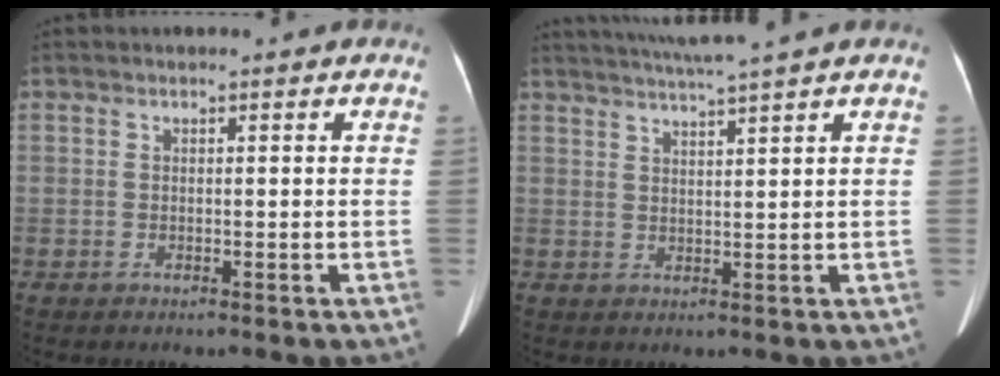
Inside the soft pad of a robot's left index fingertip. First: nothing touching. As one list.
[{"total": 6.5, "force": [5.6, -1.7, 2.8], "torque": [-0.047, 0.008, 0.089]}]